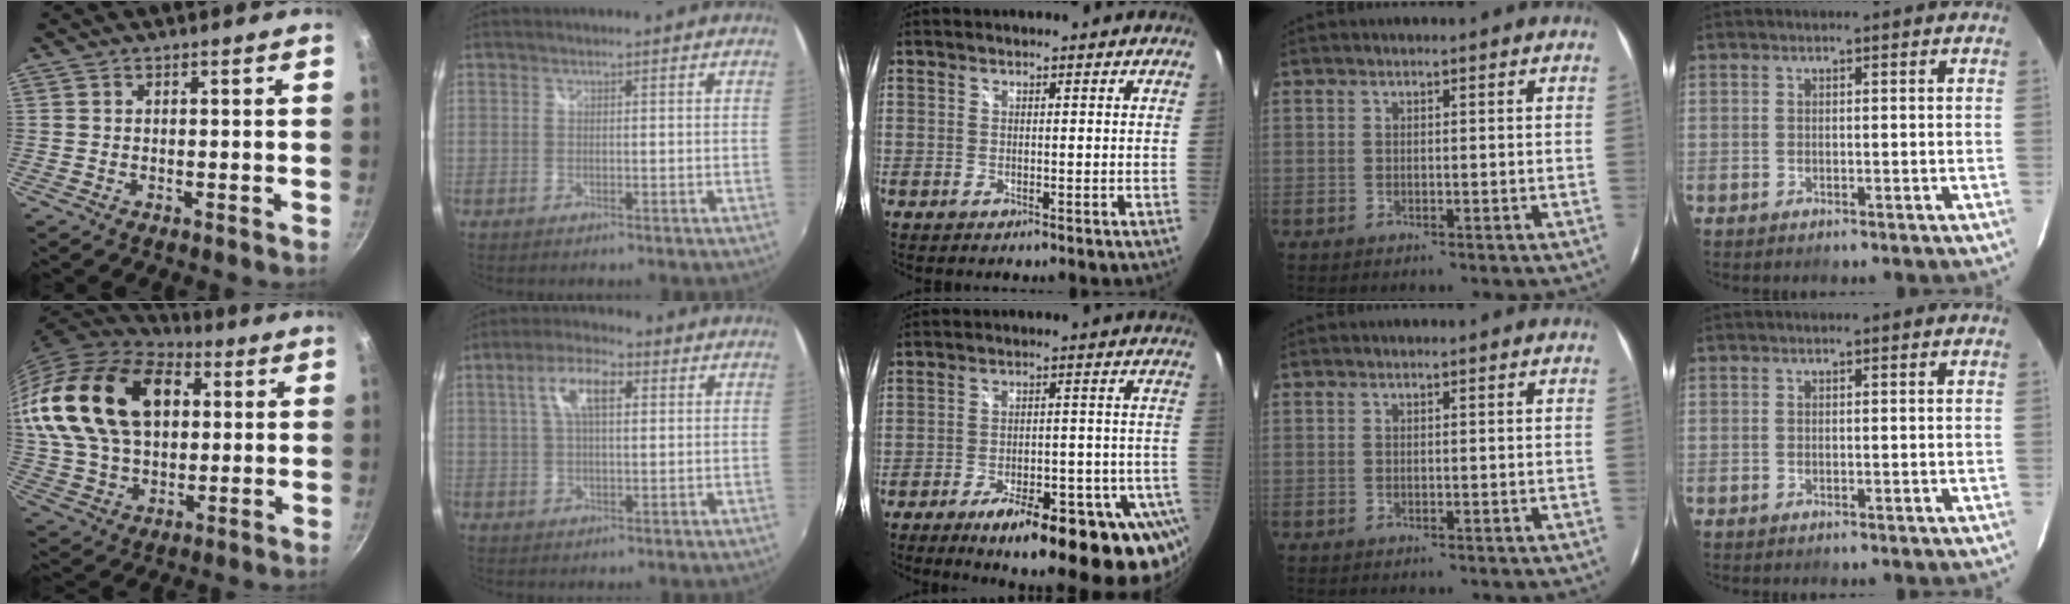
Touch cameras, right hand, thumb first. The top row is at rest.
{"thumb": {"total": 26.0, "force": [6.9, 17.0, 18.5], "torque": [-0.321, 0.001, 0.124]}, "index": {"total": 7.8, "force": [2.4, 3.4, 6.6], "torque": [-0.124, 0.018, 0.041]}, "middle": {"total": 25.2, "force": [-17.7, 7.2, 16.4], "torque": [-0.206, -0.016, -0.226]}}